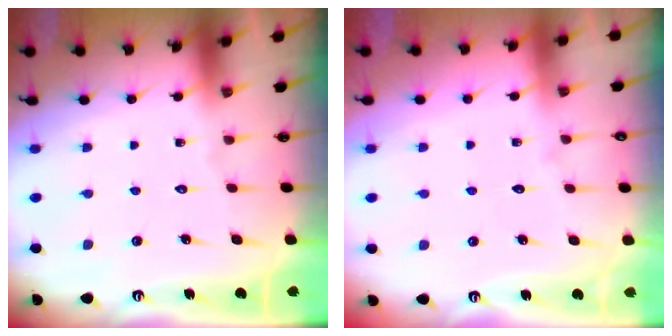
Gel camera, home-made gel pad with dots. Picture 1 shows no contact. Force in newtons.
{"total": 2.9, "press": 2.9, "slide": 0.4}